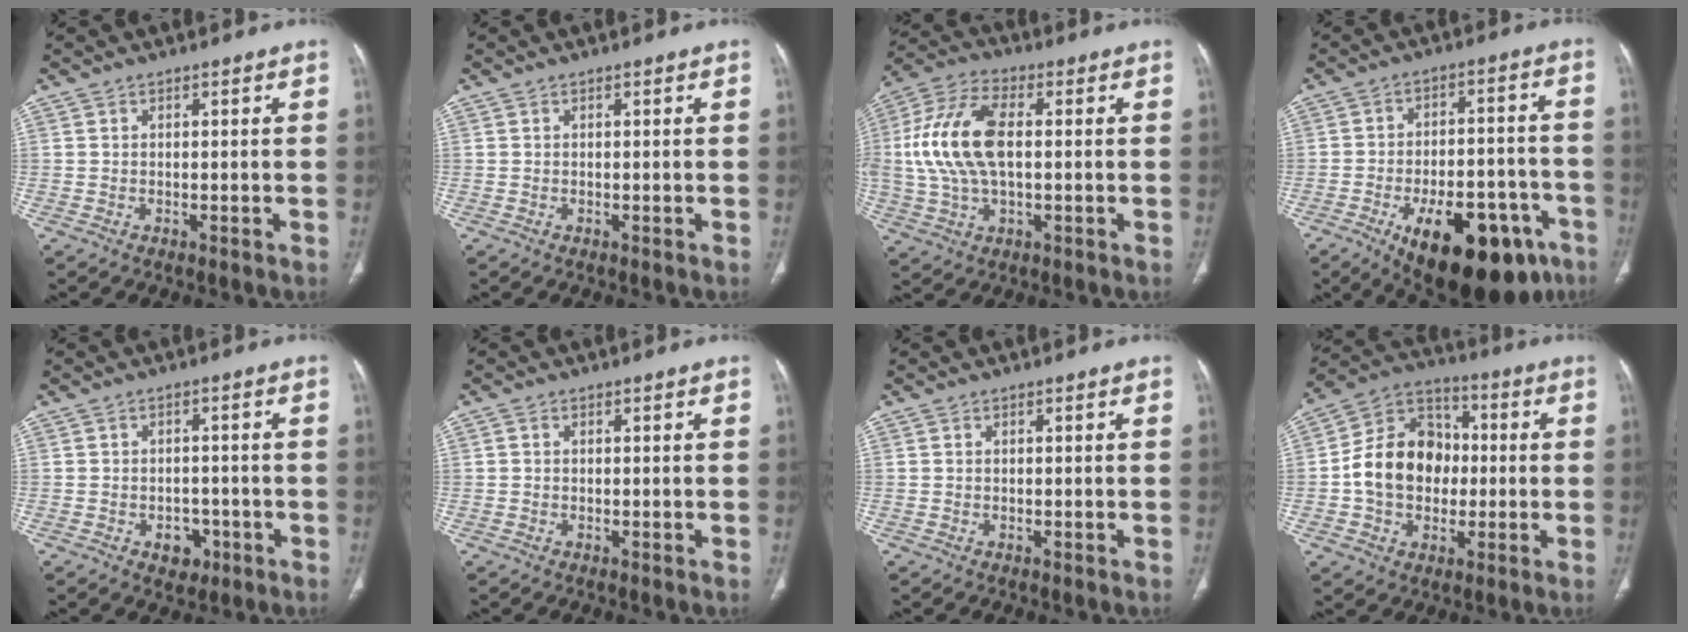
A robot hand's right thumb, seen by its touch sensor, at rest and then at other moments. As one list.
[{"total": 0.0}, {"total": 15.8, "force": [1.0, 8.3, 13.4], "torque": [-0.288, 0.019, 0.015]}, {"total": 23.2, "force": [-11.8, 10.8, 16.9], "torque": [-0.184, 0.052, -0.158]}, {"total": 4.2, "force": [-1.9, 3.1, 2.1], "torque": [-0.007, 0.013, -0.020]}, {"total": 0.6, "force": [0.0, 0.5, 0.3], "torque": [-0.005, 0.002, -0.002]}, {"total": 0.0}, {"total": 15.7, "force": [-0.7, 12.5, 9.6], "torque": [-0.128, 0.034, -0.018]}]